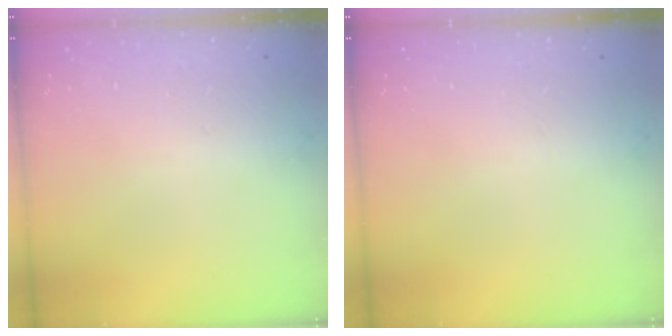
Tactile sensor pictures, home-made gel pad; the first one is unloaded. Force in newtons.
{"total": 0.0}